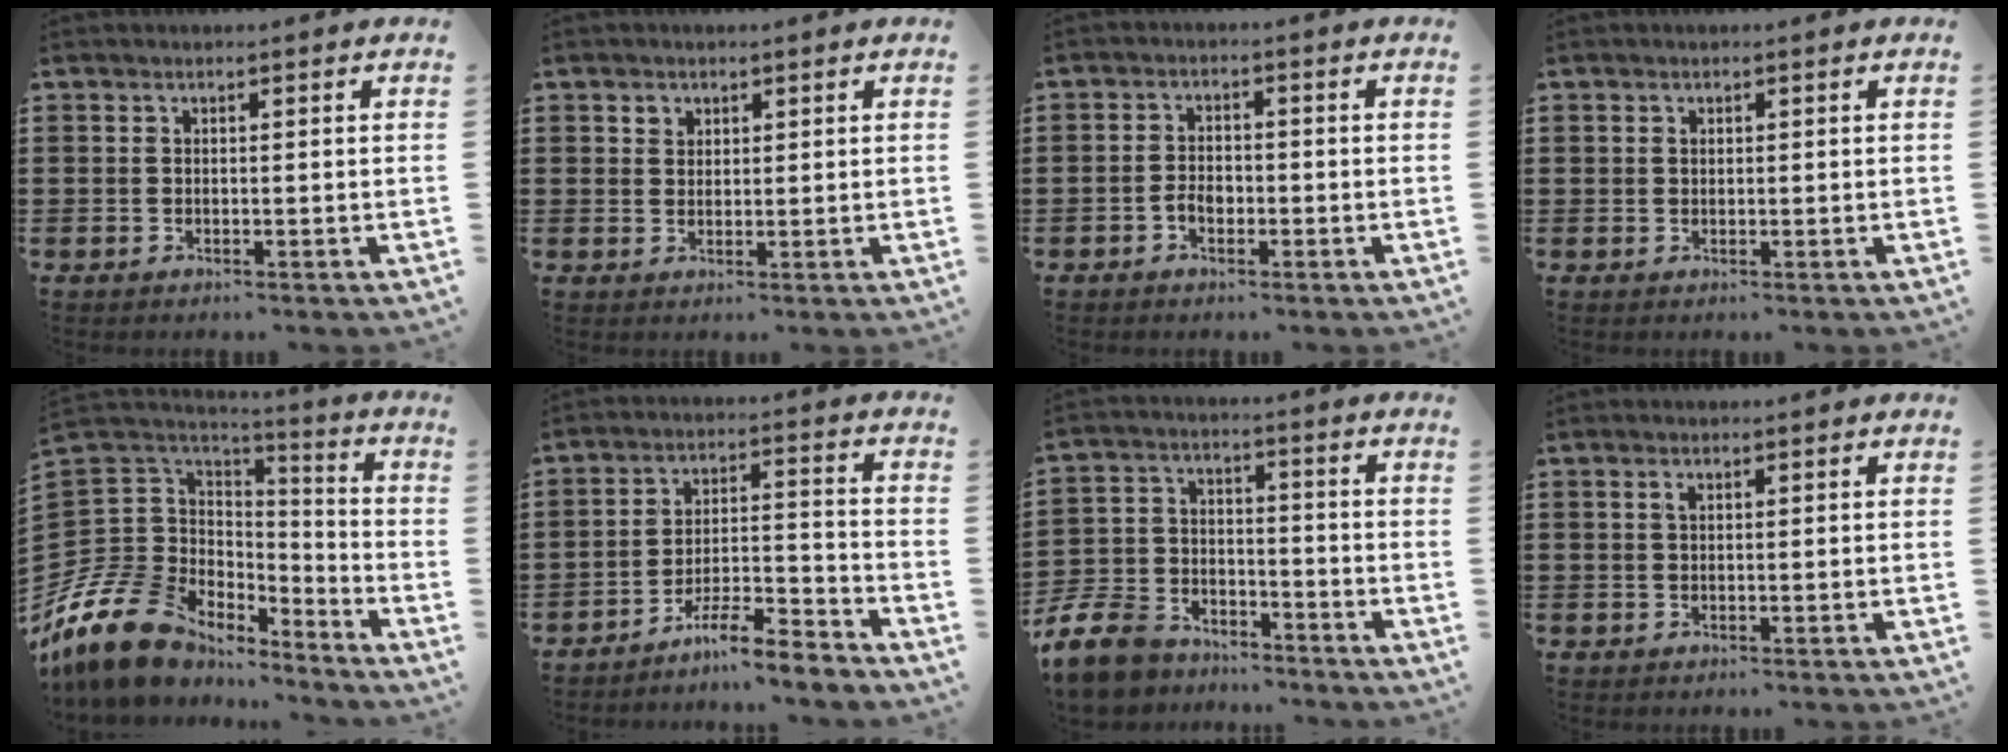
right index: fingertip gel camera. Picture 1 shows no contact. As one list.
[{"total": 1.5, "force": [1.0, 1.1, 0.2], "torque": [-0.007, 0.004, 0.020]}, {"total": 2.3, "force": [-1.0, 1.5, 1.5], "torque": [-0.030, 0.004, -0.021]}, {"total": 0.7, "force": [0.3, 0.6, 0.1], "torque": [-0.004, 0.003, 0.007]}, {"total": 15.4, "force": [-9.5, 10.2, 6.5], "torque": [-0.178, 0.025, -0.172]}, {"total": 6.9, "force": [-6.5, 0.2, 2.3], "torque": [-0.043, 0.006, -0.123]}, {"total": 10.1, "force": [-9.1, 3.4, 2.7], "torque": [-0.081, 0.027, -0.185]}, {"total": 0.7, "force": [0.3, 0.3, 0.6], "torque": [-0.014, 0.001, 0.005]}]